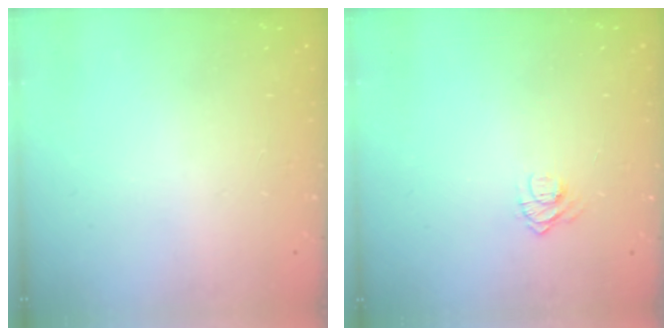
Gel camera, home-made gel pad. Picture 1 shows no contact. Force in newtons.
{"total": 8.1, "press": 8.1, "slide": 0.7}